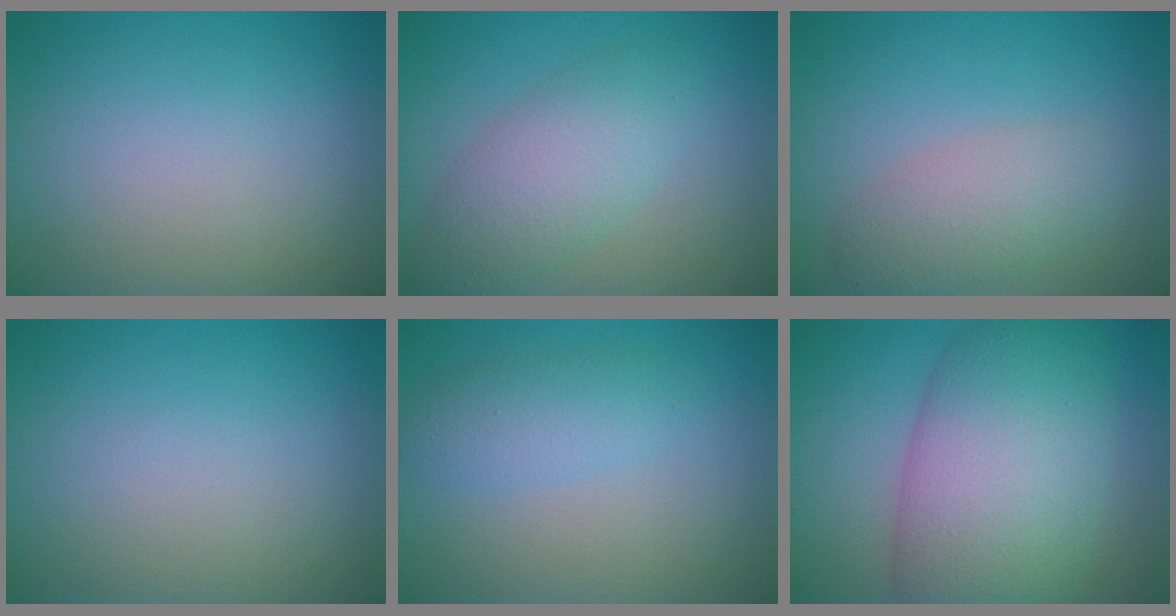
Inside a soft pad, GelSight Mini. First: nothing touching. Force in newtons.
{"total": 4.6, "press": 4.6, "slide": 0.0}
{"total": 3.5, "press": 3.5, "slide": 0.2}
{"total": 0.0}
{"total": 2.4, "press": 2.4, "slide": 0.2}
{"total": 11.4, "press": 11.4, "slide": 0.5}